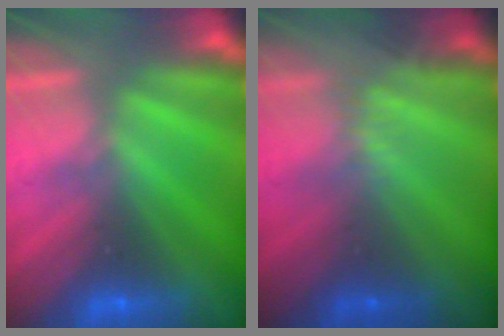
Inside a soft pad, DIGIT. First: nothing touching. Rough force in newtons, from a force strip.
{"total": 2.3}